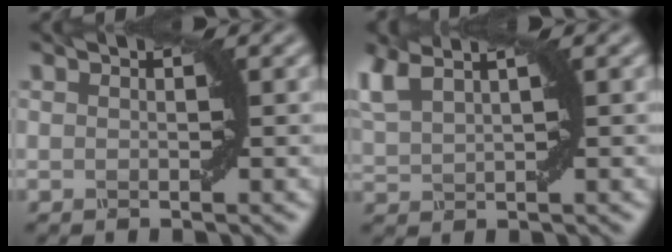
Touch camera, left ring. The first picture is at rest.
{"total": 4.8, "force": [2.9, 2.0, 3.3], "torque": [-0.087, 0.027, 0.045]}